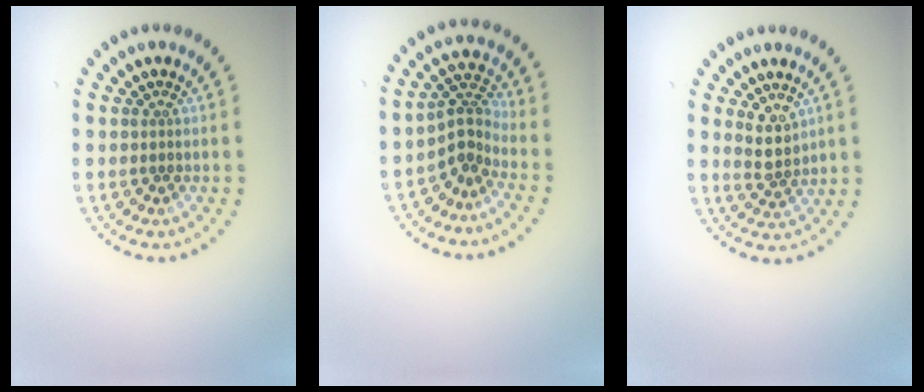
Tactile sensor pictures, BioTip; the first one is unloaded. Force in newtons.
{"total": 2.9, "press": 2.0, "slide": 2.1}
{"total": 2.4, "press": 2.1, "slide": 1.2}